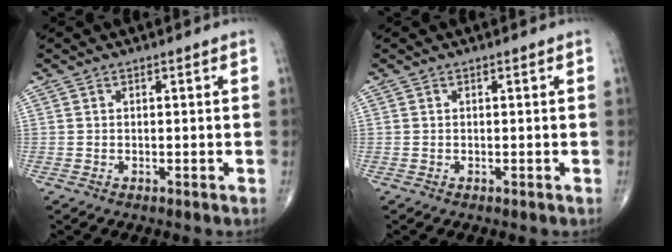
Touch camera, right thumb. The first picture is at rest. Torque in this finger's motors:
{"motor_torque": [0.14, 0.14, -0.02, 0.02, 0.00]}